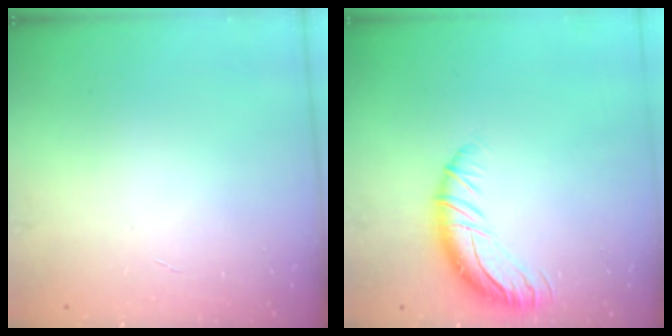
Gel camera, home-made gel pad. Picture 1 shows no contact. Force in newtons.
{"total": 12.2, "press": 12.1, "slide": 1.2}